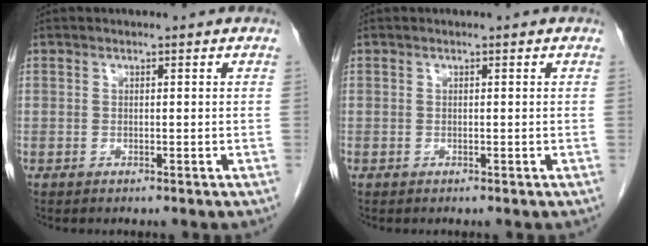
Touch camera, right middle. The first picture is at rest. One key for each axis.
{"total": 0.0}